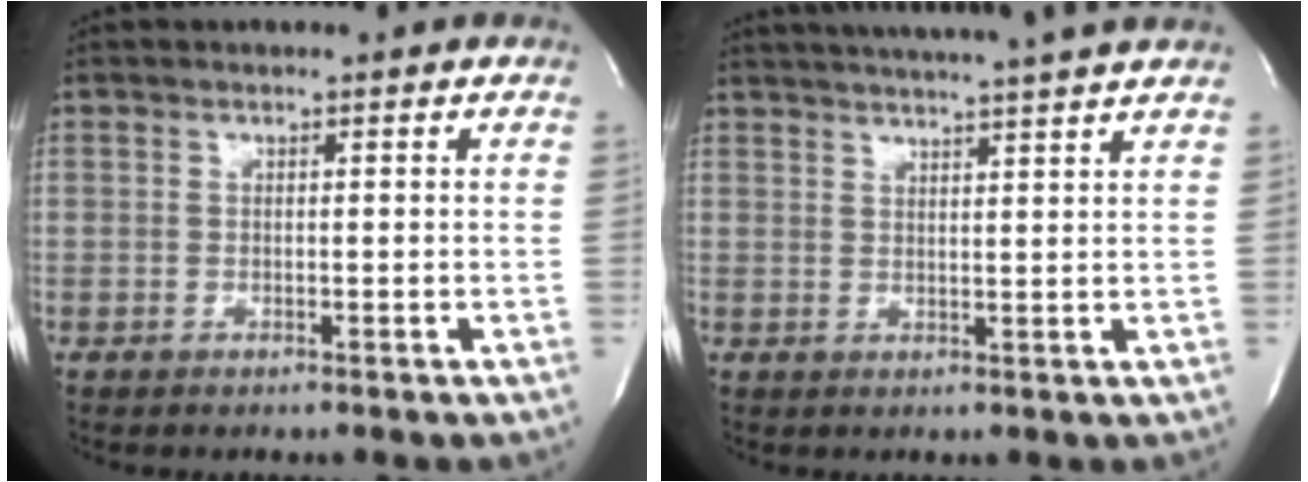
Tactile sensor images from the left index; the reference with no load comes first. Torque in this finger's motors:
{"motor_torque": [-0.08, -0.06, 0.41, 0.11]}